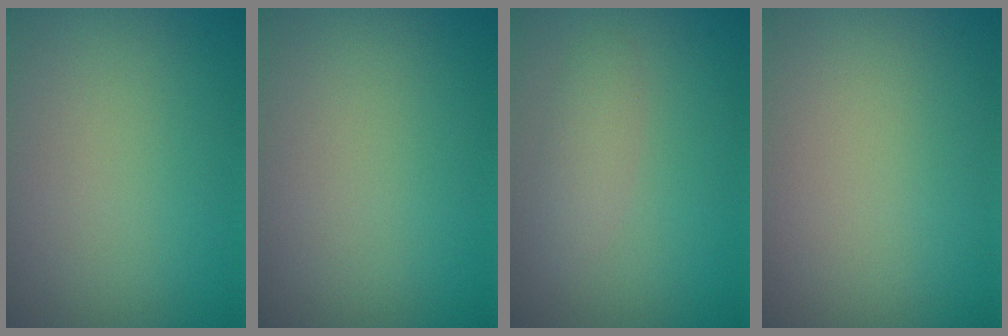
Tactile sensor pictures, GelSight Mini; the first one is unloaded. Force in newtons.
{"total": 0.0}
{"total": 1.7, "press": 1.7, "slide": 0.1}
{"total": 0.0}